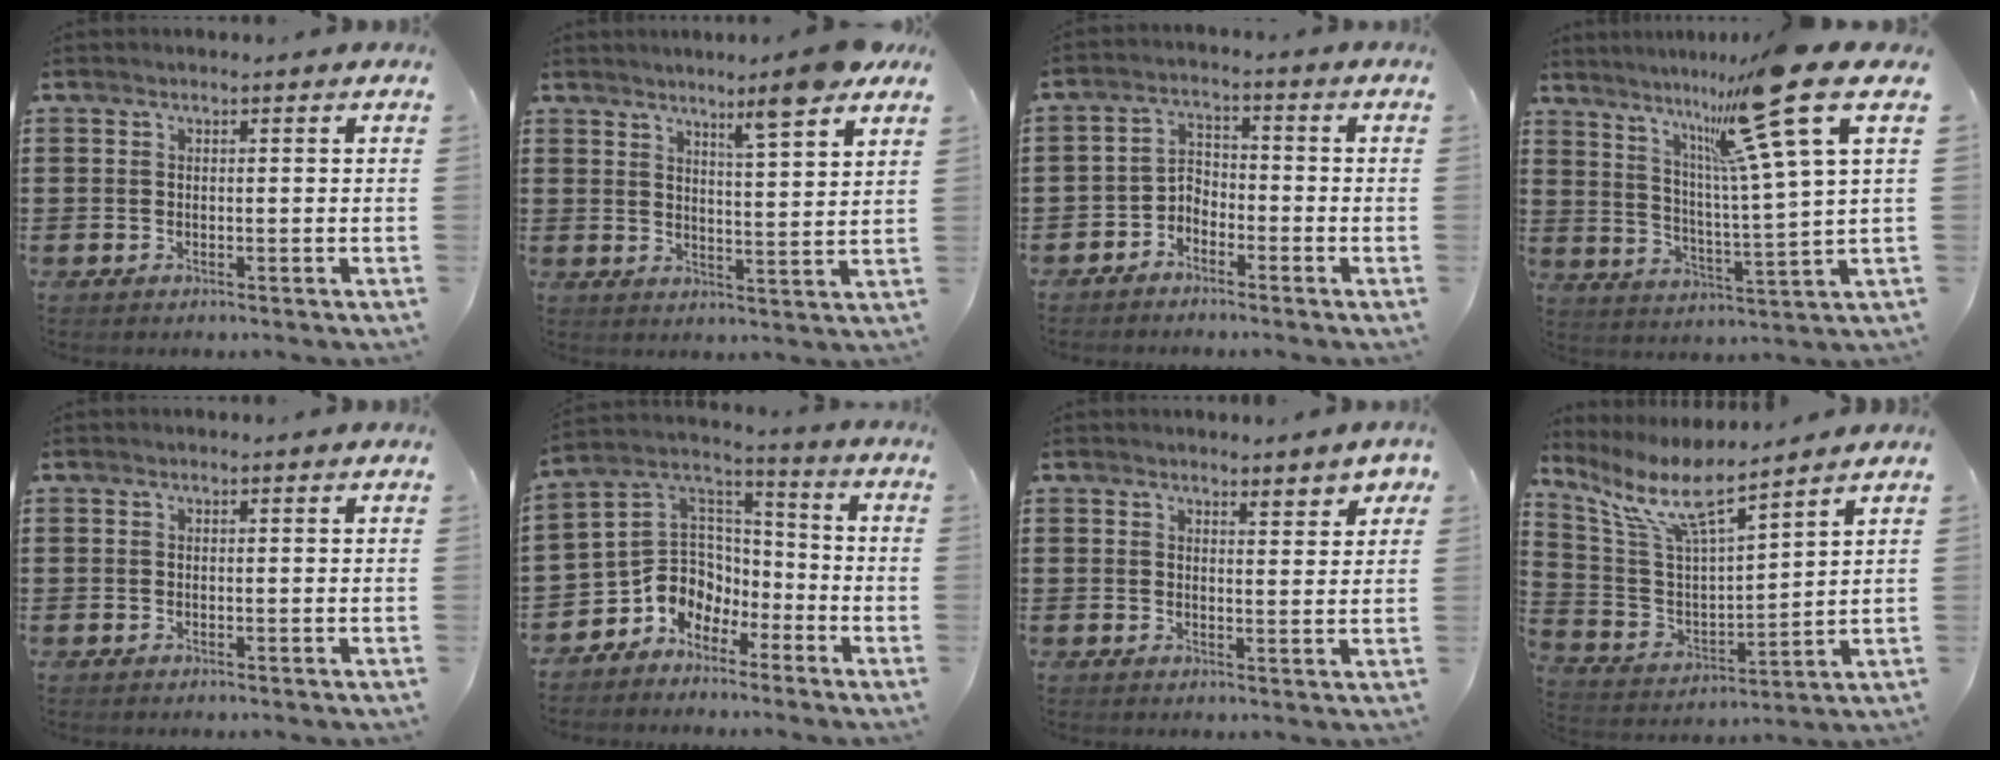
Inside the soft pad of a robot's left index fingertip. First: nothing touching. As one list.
[{"total": 7.5, "force": [6.1, 0.0, 4.4], "torque": [-0.076, -0.031, 0.100]}, {"total": 3.5, "force": [-3.3, 1.2, 0.3], "torque": [-0.019, 0.005, -0.073]}, {"total": 14.2, "force": [10.0, -1.8, 10.0], "torque": [-0.188, -0.060, 0.145]}, {"total": 0.0}, {"total": 8.2, "force": [-4.5, 6.8, 1.3], "torque": [-0.056, 0.002, -0.086]}, {"total": 2.7, "force": [2.4, 0.5, 0.9], "torque": [-0.018, -0.007, 0.042]}, {"total": 10.0, "force": [7.4, 2.0, 6.4], "torque": [-0.151, -0.036, 0.127]}]